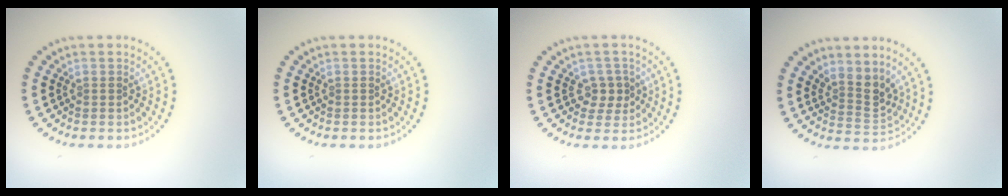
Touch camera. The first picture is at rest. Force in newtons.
{"total": 0.0}
{"total": 1.9, "press": 1.7, "slide": 0.8}
{"total": 2.7, "press": 2.0, "slide": 1.8}